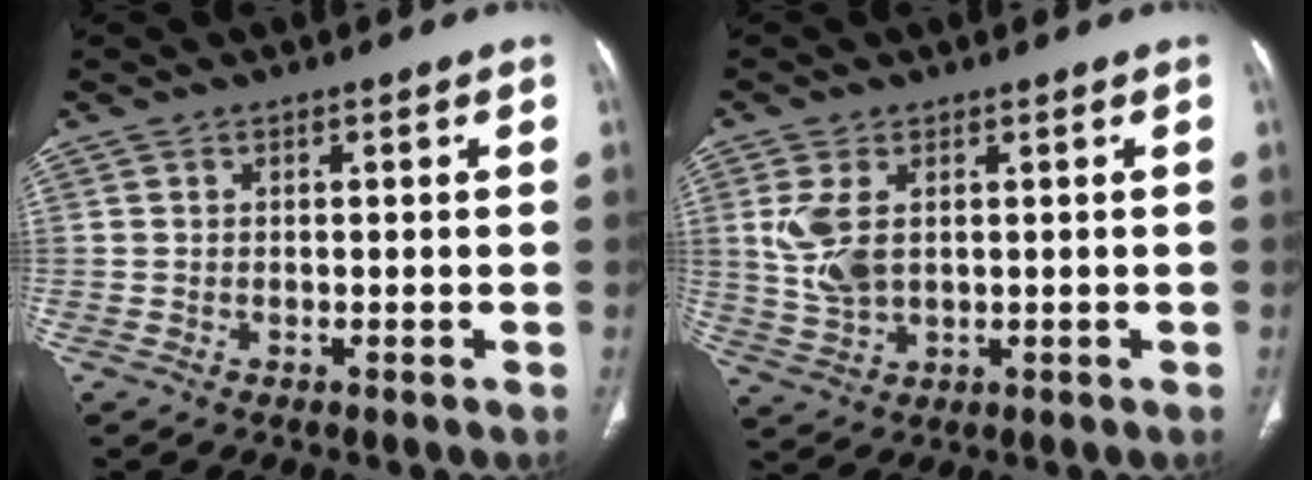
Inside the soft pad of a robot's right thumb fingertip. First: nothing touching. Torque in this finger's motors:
{"motor_torque": [0.38, -0.06, 0.49, 0.73, 0.22]}